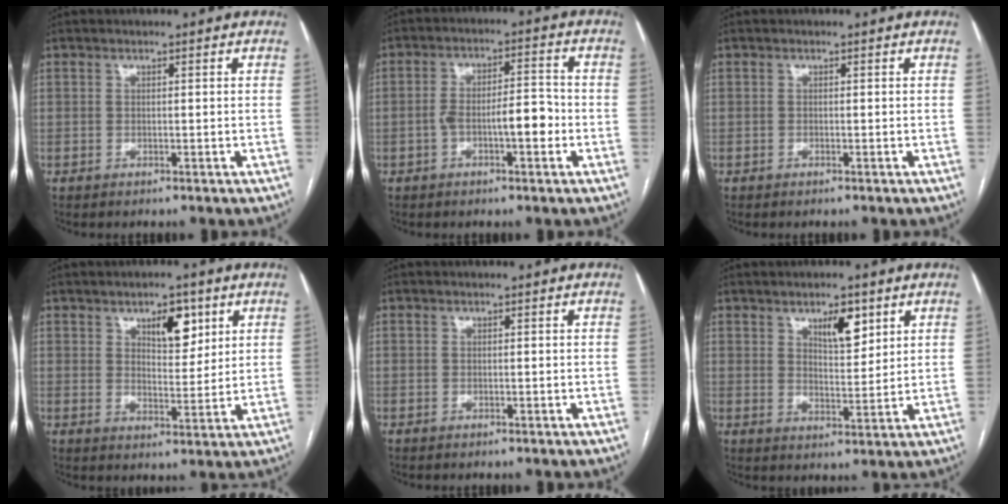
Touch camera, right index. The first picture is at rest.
{"total": 6.7, "force": [-2.0, 1.8, 6.2], "torque": [-0.110, 0.022, -0.031]}
{"total": 0.0}
{"total": 6.1, "force": [3.3, 2.5, 4.5], "torque": [-0.070, -0.001, 0.053]}
{"total": 0.0}
{"total": 5.7, "force": [3.3, 2.0, 4.3], "torque": [-0.070, -0.002, 0.056]}